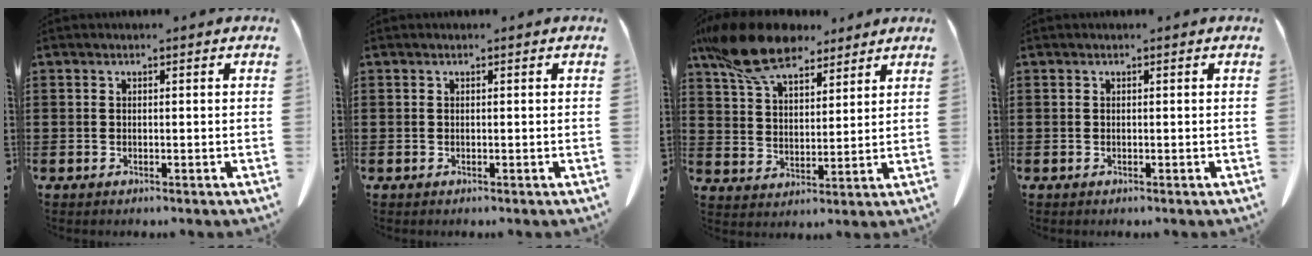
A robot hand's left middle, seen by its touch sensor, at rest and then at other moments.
{"total": 0.0}
{"total": 12.2, "force": [9.6, 4.5, 6.0], "torque": [-0.148, -0.018, 0.184]}
{"total": 0.0}